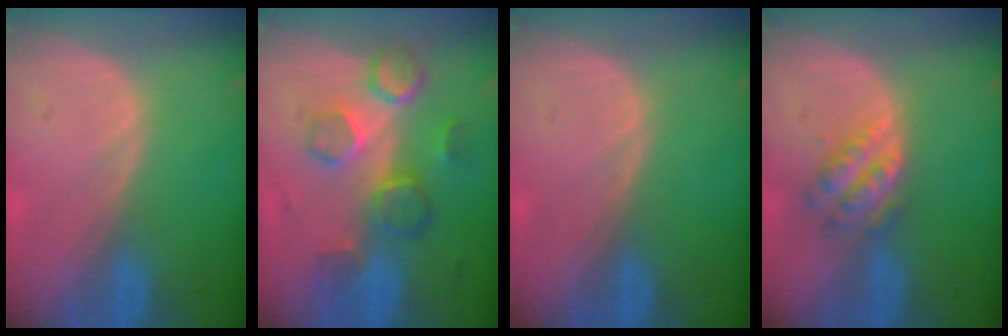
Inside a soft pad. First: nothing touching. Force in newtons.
{"total": 8.7, "press": 7.9, "slide": 3.6}
{"total": 0.0}
{"total": 5.1, "press": 4.8, "slide": 1.8}